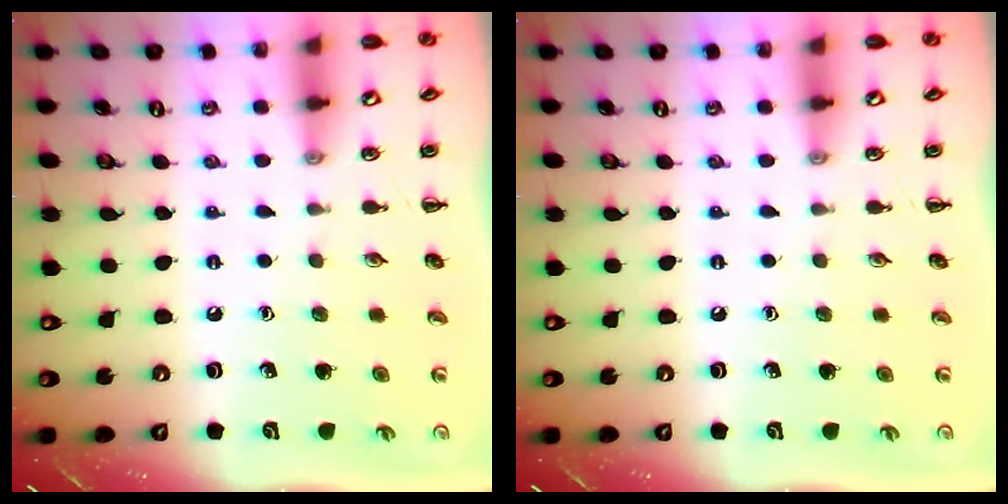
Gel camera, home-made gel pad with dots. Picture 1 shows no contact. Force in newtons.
{"total": 0.0}